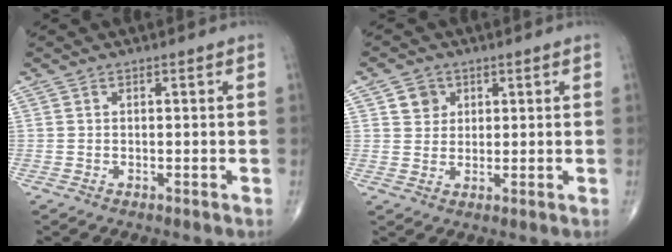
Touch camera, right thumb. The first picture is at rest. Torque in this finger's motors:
{"motor_torque": [-0.39, 0.51, -0.04, -0.12, 0.01]}